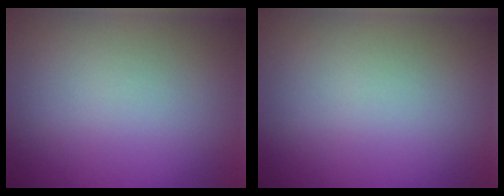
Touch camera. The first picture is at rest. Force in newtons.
{"total": 0.0}